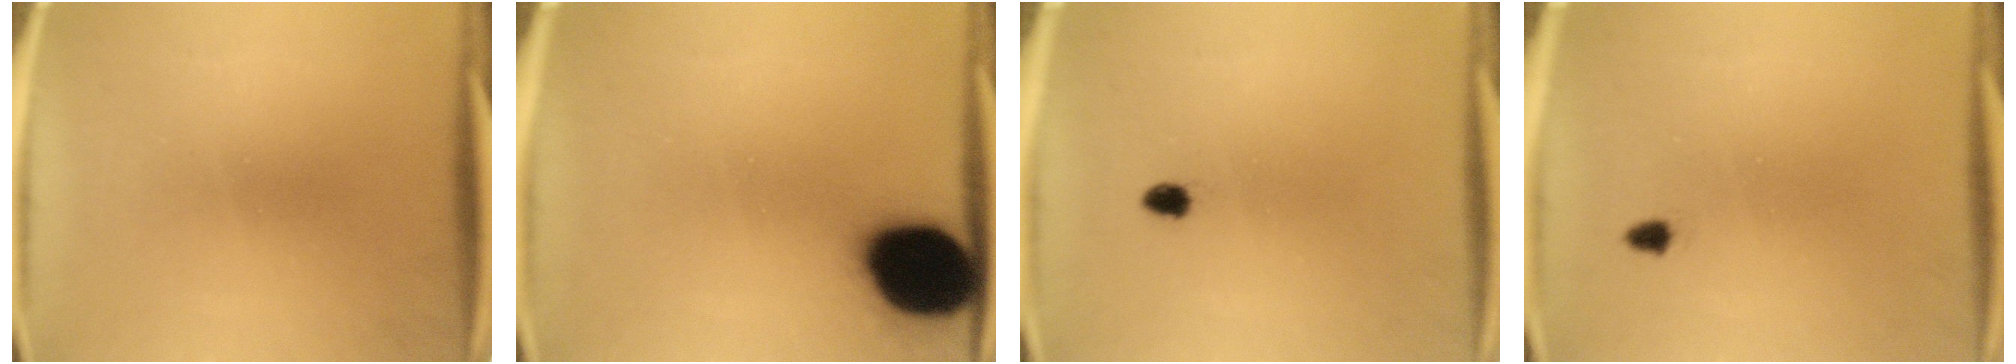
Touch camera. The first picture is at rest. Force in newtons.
{"total": 19.9}
{"total": 1.4}
{"total": 1.1}